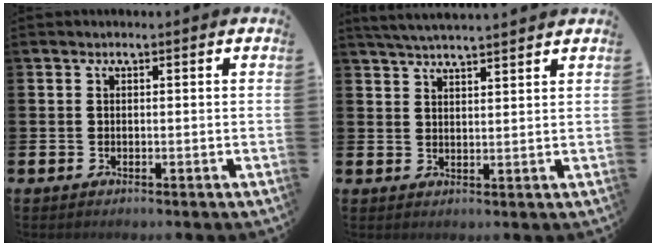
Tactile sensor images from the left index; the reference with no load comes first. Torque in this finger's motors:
{"motor_torque": [-0.08, -0.46, 0.41, 0.12]}